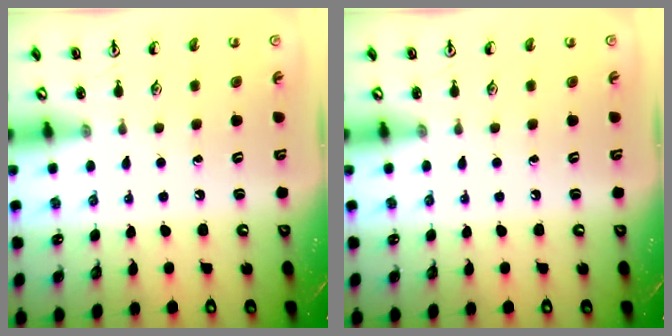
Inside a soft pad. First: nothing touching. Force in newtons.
{"total": 0.0}